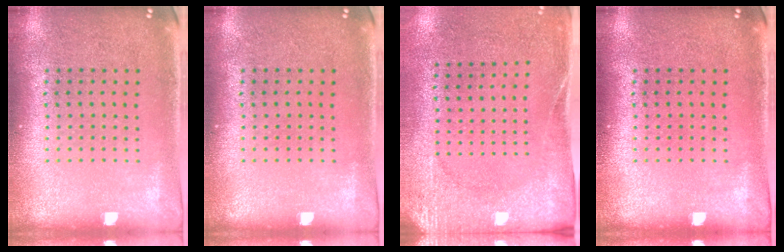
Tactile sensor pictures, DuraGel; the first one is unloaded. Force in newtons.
{"total": 0.0}
{"total": 2.6, "press": 2.1, "slide": 1.6}
{"total": 0.0}